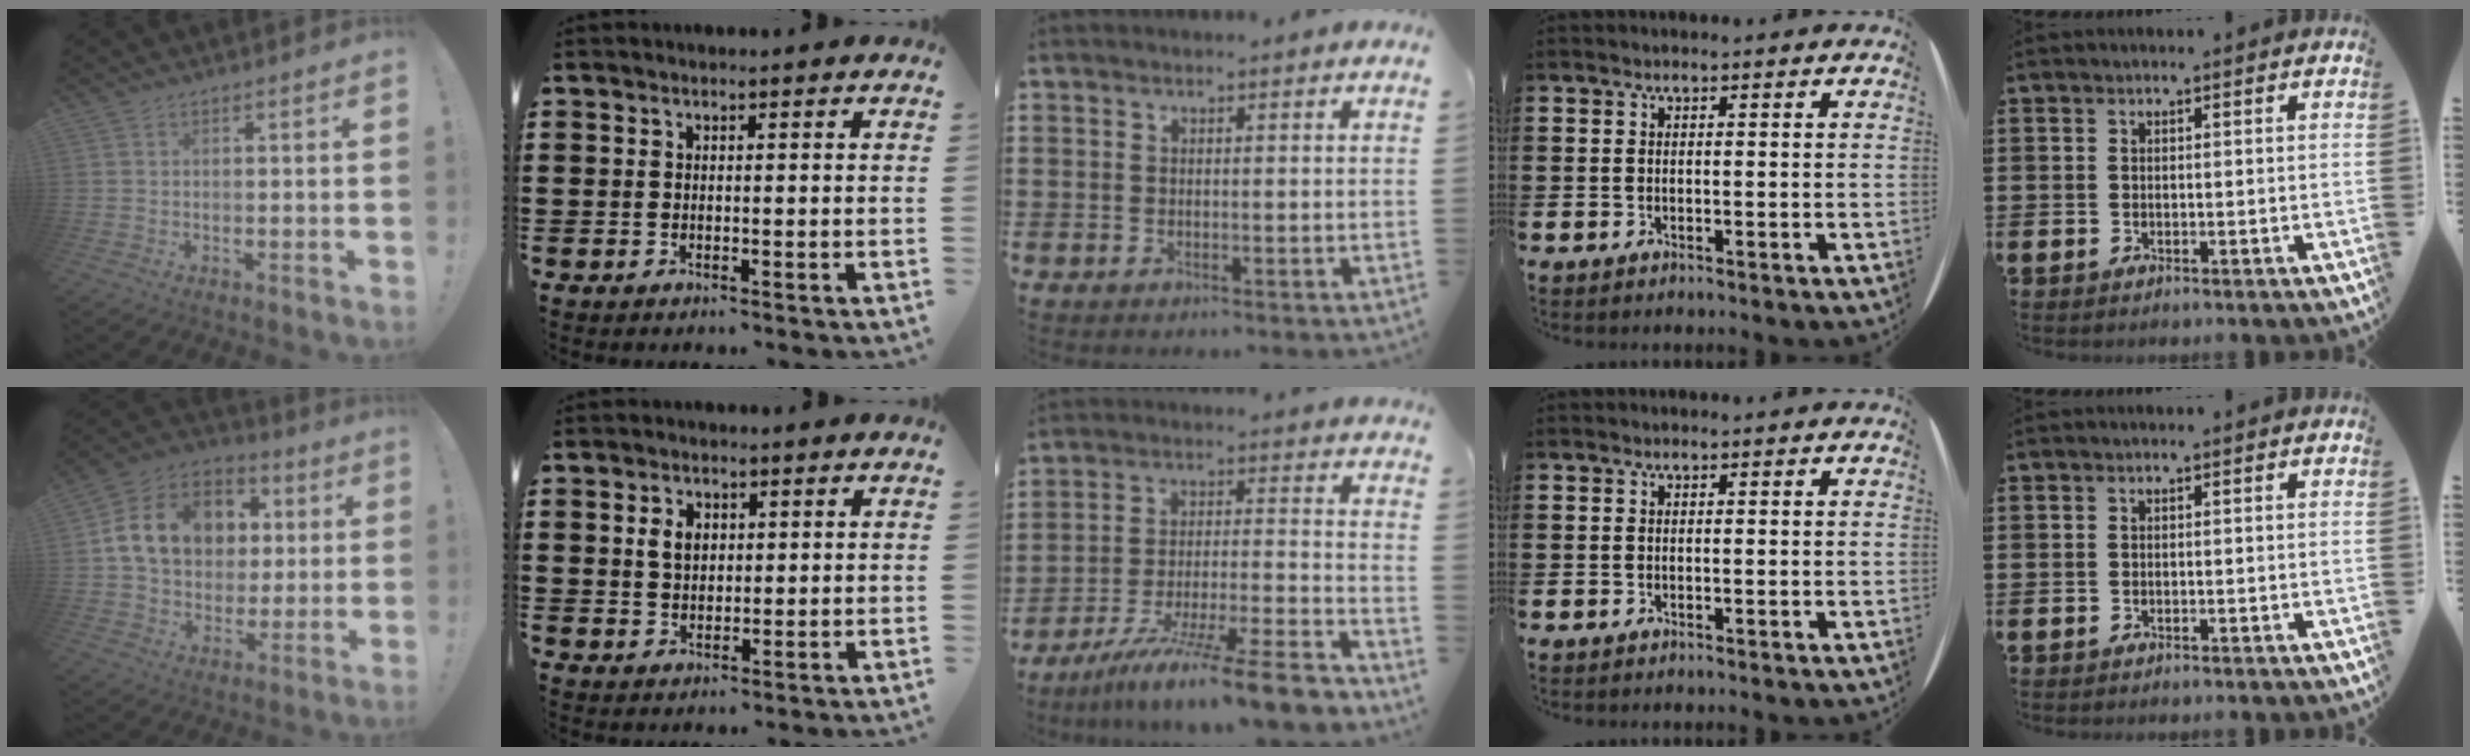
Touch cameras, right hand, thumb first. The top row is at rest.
{"thumb": {"total": 18.1, "force": [4.9, 14.2, 10.1], "torque": [-0.144, -0.003, 0.105]}, "index": {"total": 3.1, "force": [0.9, 2.2, 2.0], "torque": [-0.047, 0.011, 0.015]}, "middle": {"total": 11.0, "force": [-9.2, -0.6, 6.0], "torque": [-0.091, 0.011, -0.174]}}